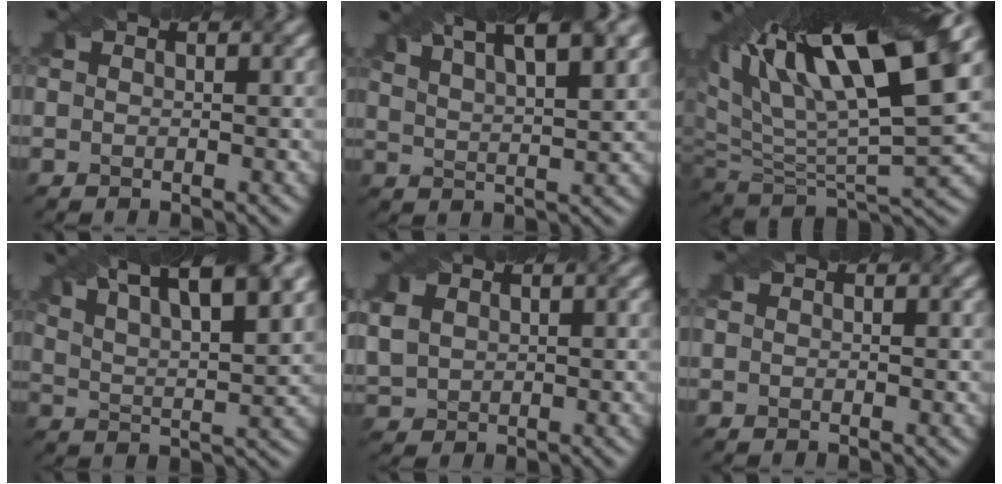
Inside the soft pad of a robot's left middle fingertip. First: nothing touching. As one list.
[{"total": 10.4, "force": [7.0, 3.3, 6.9], "torque": [-0.092, 0.032, 0.077]}, {"total": 15.9, "force": [8.6, 5.2, 12.3], "torque": [-0.235, 0.029, 0.157]}, {"total": 12.4, "force": [8.5, 3.9, 8.1], "torque": [-0.125, 0.030, 0.108]}, {"total": 3.2, "force": [1.2, 2.4, 1.7], "torque": [-0.054, 0.005, 0.030]}, {"total": 0.0}]